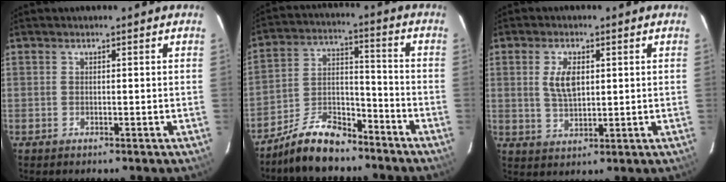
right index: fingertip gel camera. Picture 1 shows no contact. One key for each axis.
{"total": 11.6, "fx": -9.1, "fy": 4.7, "fz": 5.5, "tx": -0.119, "ty": 0.028, "tz": -0.165}
{"total": 5.7, "fx": 1.3, "fy": 2.9, "fz": 4.7, "tx": -0.090, "ty": 0.003, "tz": 0.029}